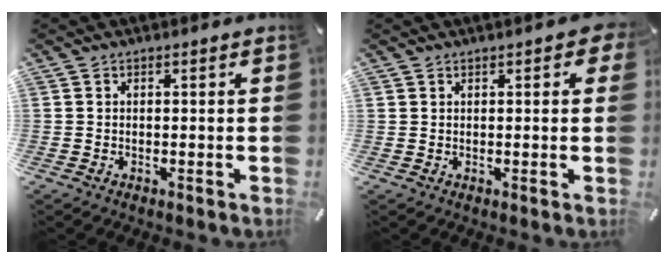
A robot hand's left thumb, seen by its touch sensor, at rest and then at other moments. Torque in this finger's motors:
{"motor_torque": [2.77, 2.20, 0.63, -2.14, 0.04]}